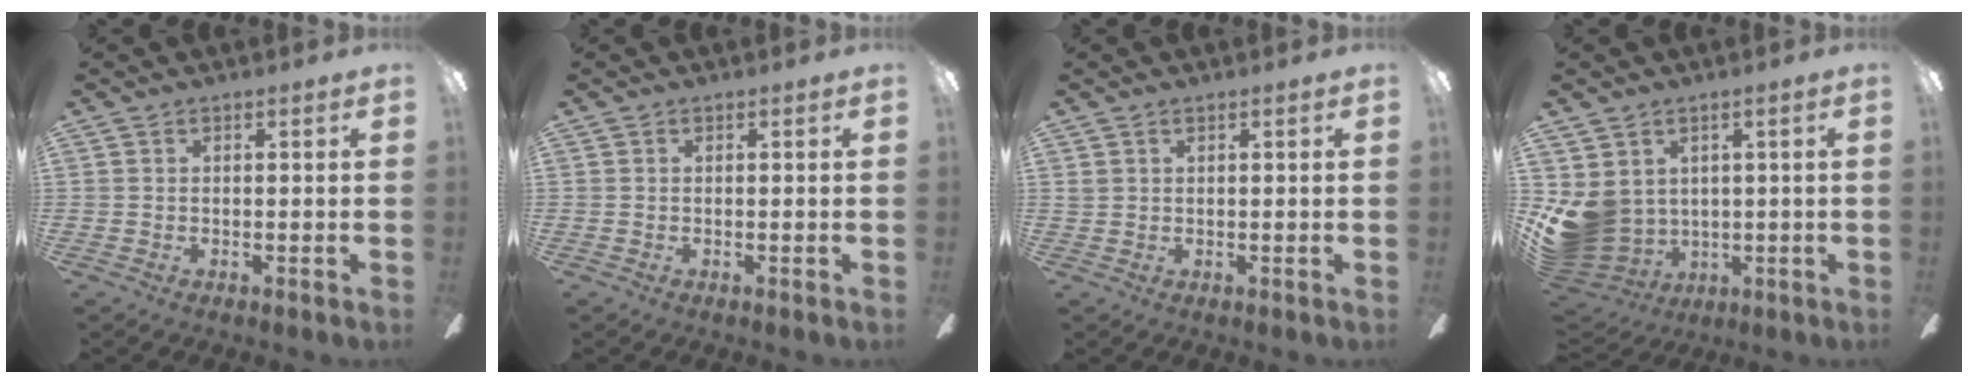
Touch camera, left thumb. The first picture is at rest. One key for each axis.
{"total": 0.0}
{"total": 0.9, "fx": 0.4, "fy": 0.7, "fz": 0.4, "tx": -0.011, "ty": 0.004, "tz": 0.008}
{"total": 9.6, "fx": 0.9, "fy": 8.7, "fz": 3.9, "tx": -0.107, "ty": -0.017, "tz": 0.024}